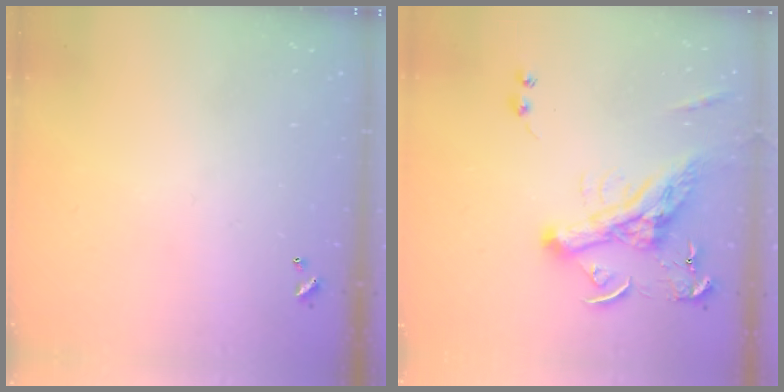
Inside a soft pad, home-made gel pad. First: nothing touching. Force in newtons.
{"total": 7.9, "press": 7.7, "slide": 1.8}